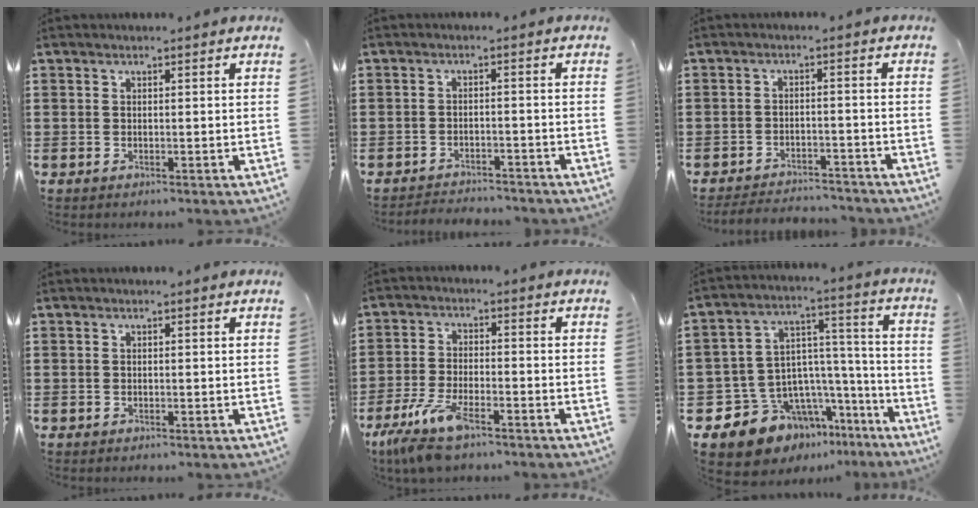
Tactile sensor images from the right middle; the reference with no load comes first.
{"total": 2.6, "force": [-2.6, 0.2, 0.0], "torque": [-0.007, -0.001, -0.056]}
{"total": 3.6, "force": [-3.6, 0.4, 0.2], "torque": [-0.016, -0.001, -0.078]}
{"total": 0.0}
{"total": 8.1, "force": [-6.0, 1.9, 5.1], "torque": [-0.118, -0.012, -0.113]}
{"total": 11.0, "force": [-8.9, 6.2, 1.8], "torque": [-0.064, -0.004, -0.165]}